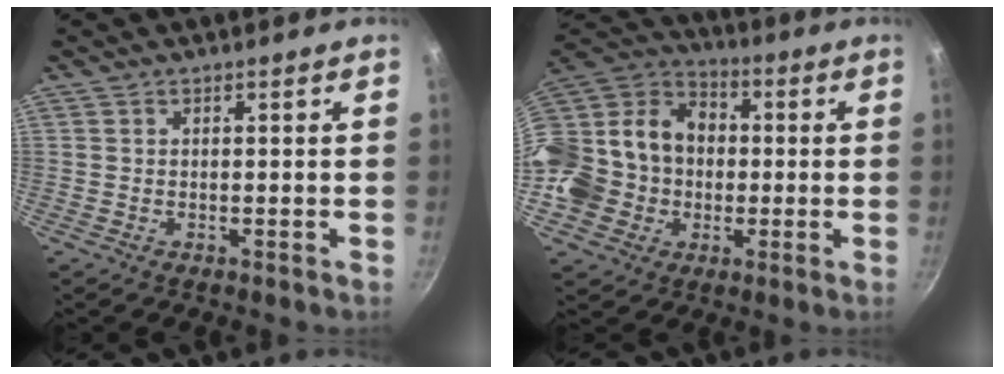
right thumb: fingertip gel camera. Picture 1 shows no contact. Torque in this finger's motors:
{"motor_torque": [1.57, 1.80, 0.64, 0.25, 0.15]}